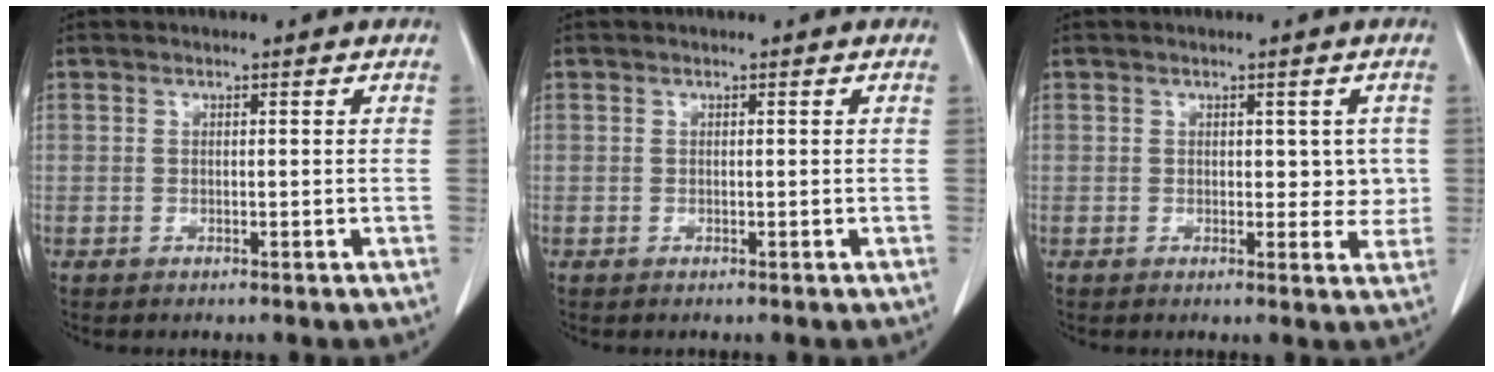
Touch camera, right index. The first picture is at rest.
{"total": 0.0}
{"total": 3.4, "force": [0.5, 2.1, 2.6], "torque": [-0.017, 0.001, 0.007]}